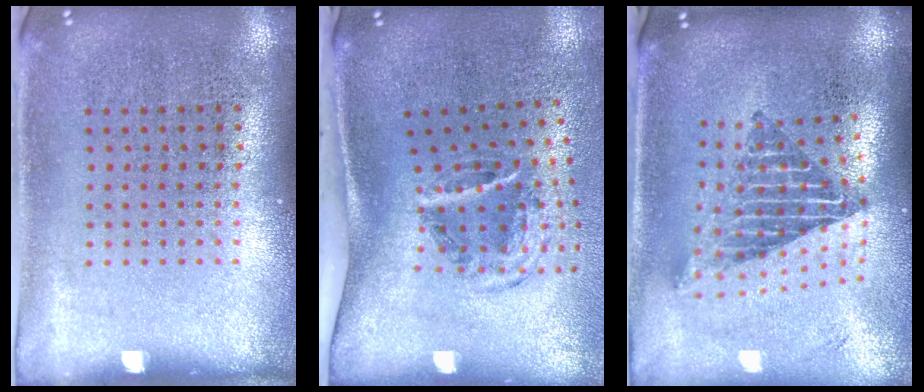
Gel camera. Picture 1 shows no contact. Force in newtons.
{"total": 2.0, "press": 1.2, "slide": 1.7}
{"total": 2.3, "press": 1.6, "slide": 1.6}